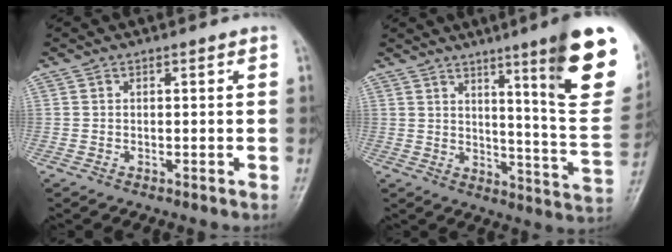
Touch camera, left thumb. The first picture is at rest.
{"total": 19.8, "force": [10.1, 1.9, 16.9], "torque": [-0.188, -0.062, 0.142]}